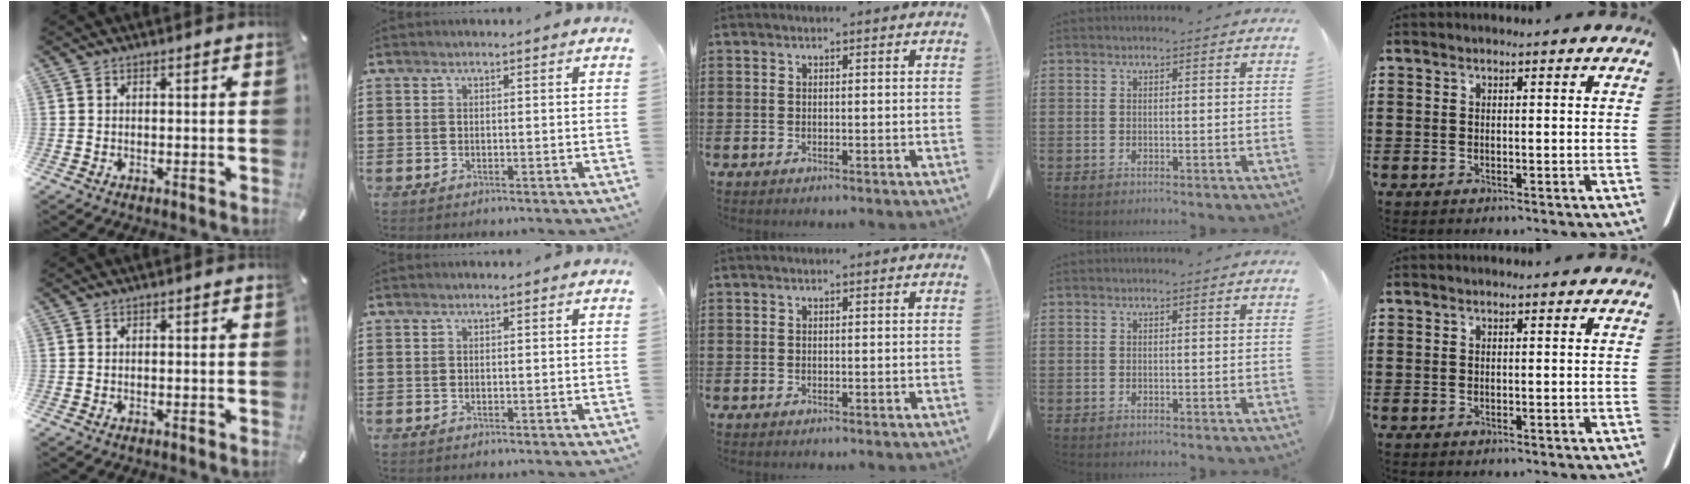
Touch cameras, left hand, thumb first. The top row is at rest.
{}